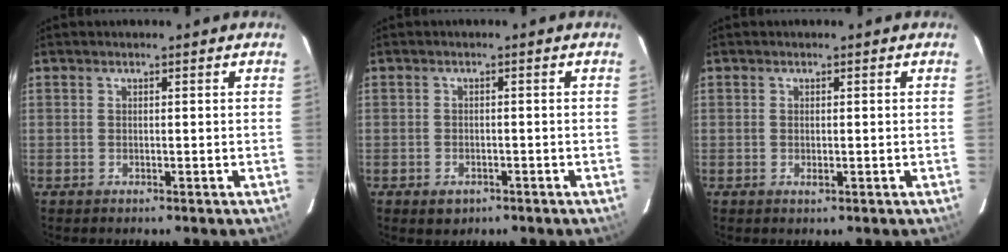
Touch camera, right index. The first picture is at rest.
{"total": 2.8, "force": [-1.5, 2.1, 1.2], "torque": [-0.024, 0.000, -0.017]}
{"total": 0.8, "force": [-0.1, 0.4, 0.7], "torque": [-0.014, 0.000, -0.001]}